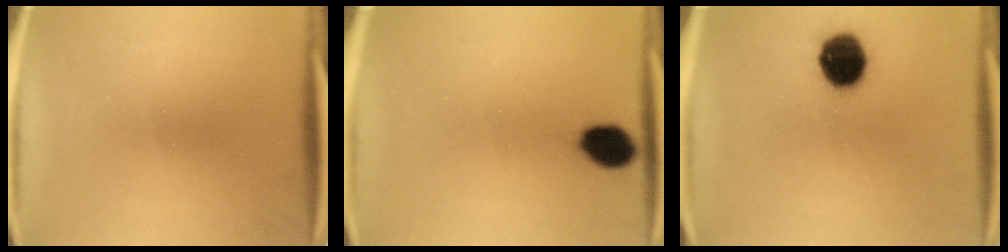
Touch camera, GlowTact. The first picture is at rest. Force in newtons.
{"total": 7.0}
{"total": 12.2}